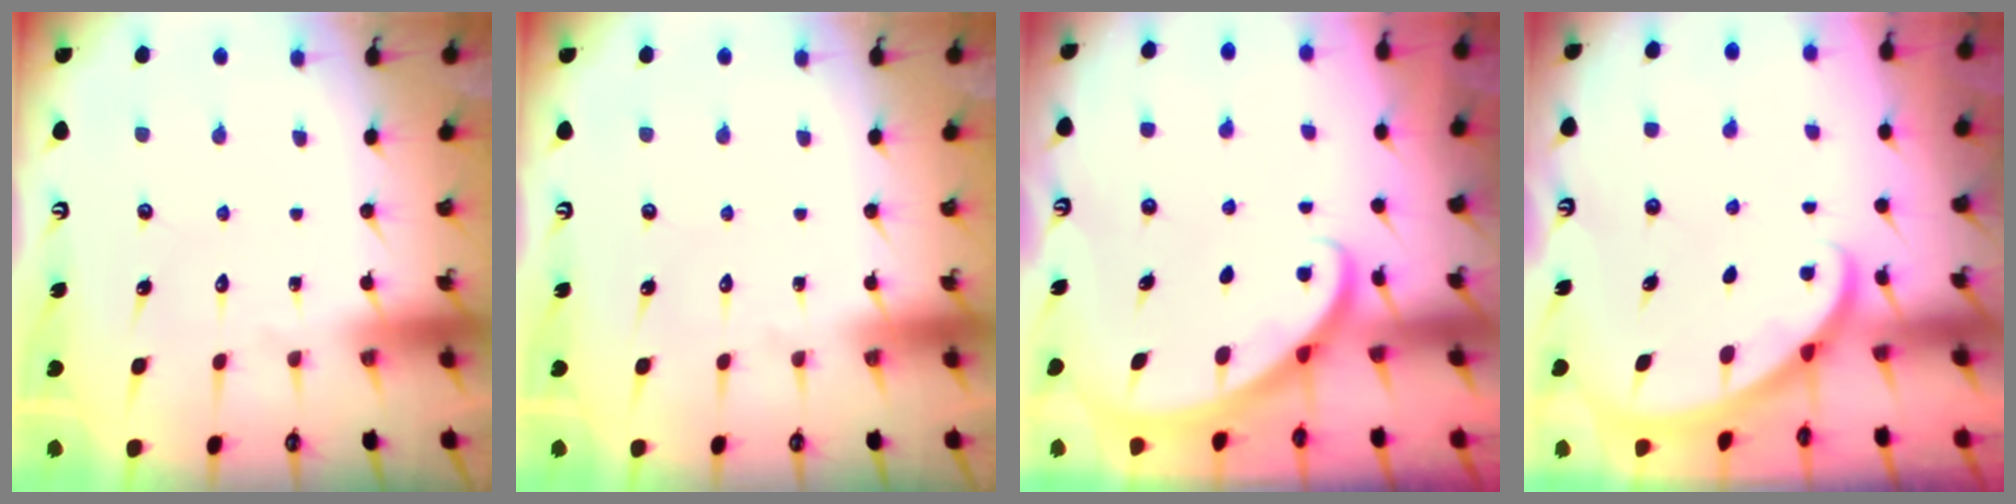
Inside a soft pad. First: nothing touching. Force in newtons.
{"total": 0.0}
{"total": 2.8, "press": 2.8, "slide": 0.2}
{"total": 1.9, "press": 1.9, "slide": 0.1}